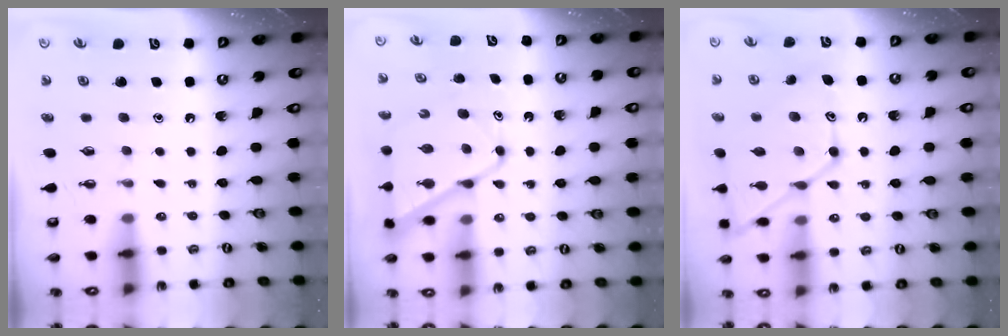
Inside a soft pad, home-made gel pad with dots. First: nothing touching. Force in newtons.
{"total": 12.4, "press": 12.3, "slide": 1.2}
{"total": 16.7, "press": 16.7, "slide": 1.3}